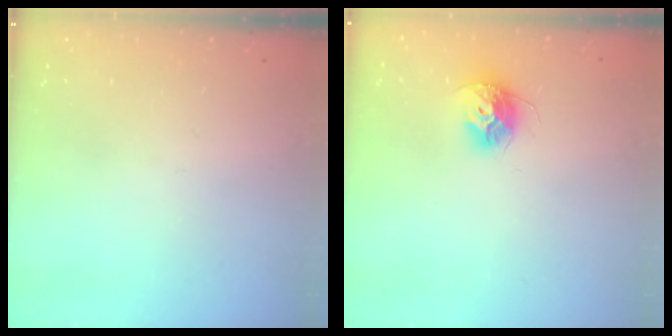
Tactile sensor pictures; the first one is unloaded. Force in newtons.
{"total": 10.3, "press": 10.3, "slide": 0.7}